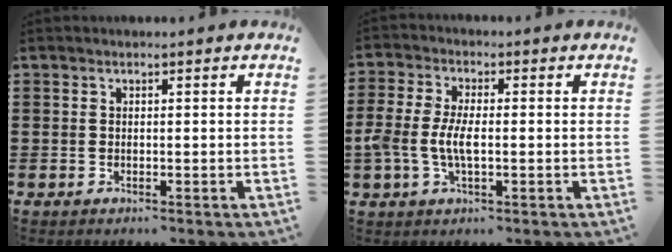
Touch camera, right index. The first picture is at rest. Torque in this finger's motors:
{"motor_torque": [0.34, -0.04, 0.24, 0.17]}